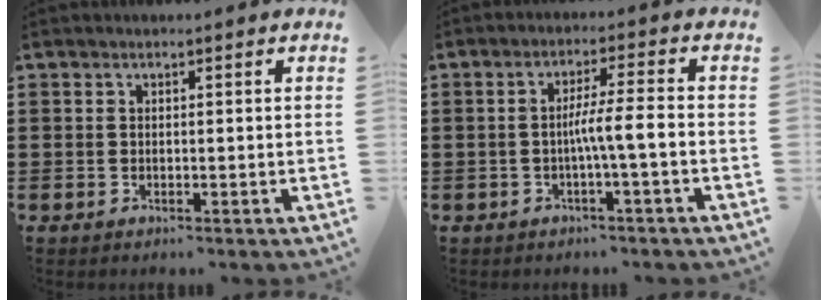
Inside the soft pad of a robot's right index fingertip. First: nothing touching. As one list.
[{"total": 4.7, "force": [-1.3, -0.2, 4.6], "torque": [-0.084, -0.004, -0.028]}]